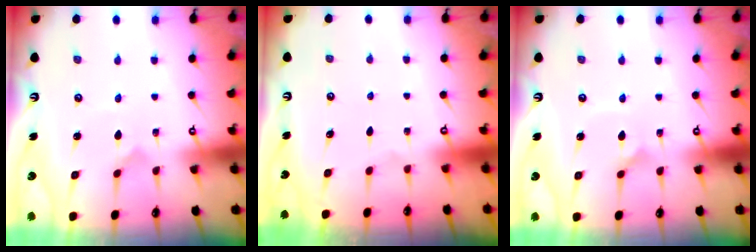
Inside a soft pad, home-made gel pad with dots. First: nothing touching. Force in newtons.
{"total": 0.0}
{"total": 2.4, "press": 2.4, "slide": 0.1}